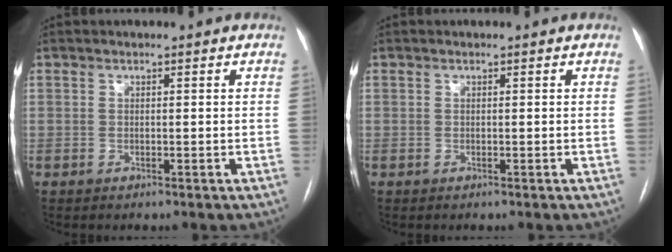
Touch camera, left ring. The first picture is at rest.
{"total": 0.0}